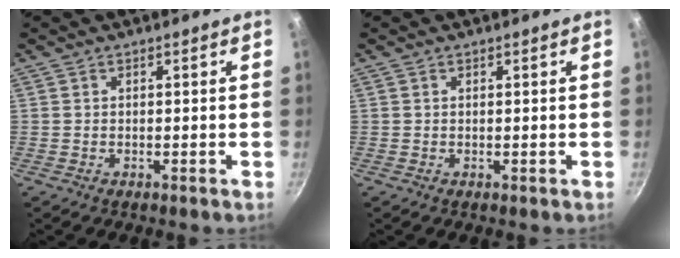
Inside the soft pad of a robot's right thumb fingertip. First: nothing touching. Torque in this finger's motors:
{"motor_torque": [-0.51, 0.22, -0.12, 0.30, -0.03]}